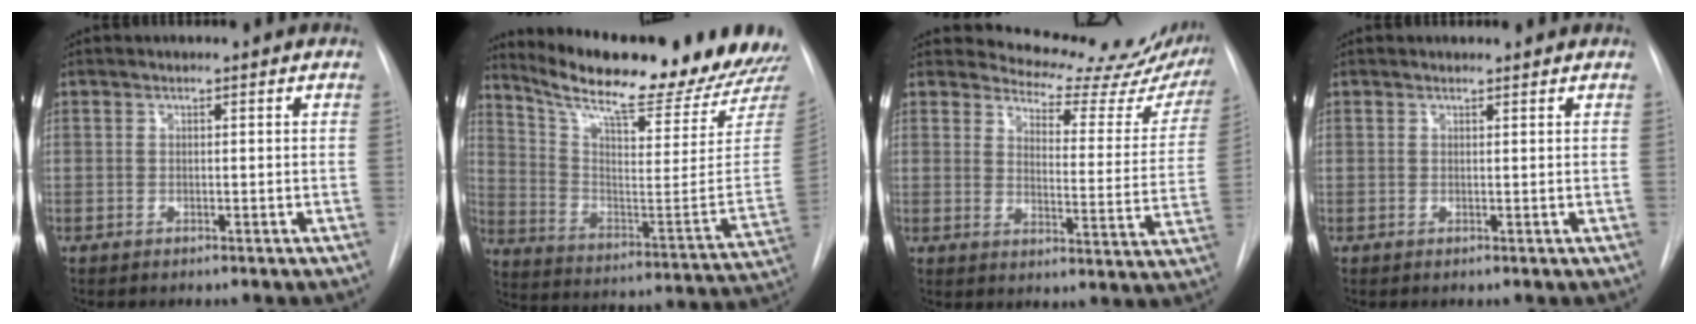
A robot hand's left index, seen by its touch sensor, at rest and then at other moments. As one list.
[{"total": 26.1, "force": [22.9, 2.6, 12.2], "torque": [-0.201, -0.084, 0.317]}, {"total": 17.8, "force": [17.0, 4.2, 3.6], "torque": [-0.025, -0.087, 0.178]}, {"total": 1.4, "force": [1.3, 0.3, 0.2], "torque": [-0.009, 0.008, 0.016]}]